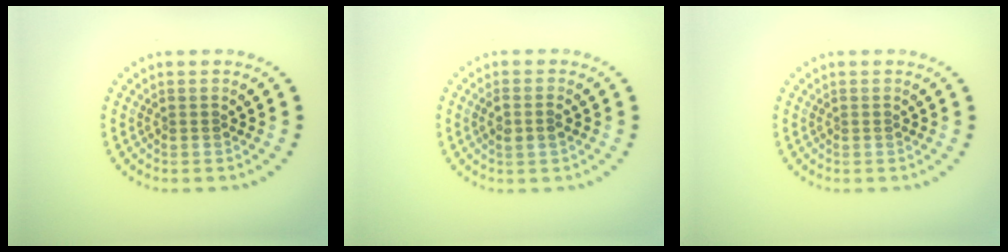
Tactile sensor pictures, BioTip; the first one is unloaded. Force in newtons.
{"total": 1.7, "press": 1.6, "slide": 0.6}
{"total": 0.0}